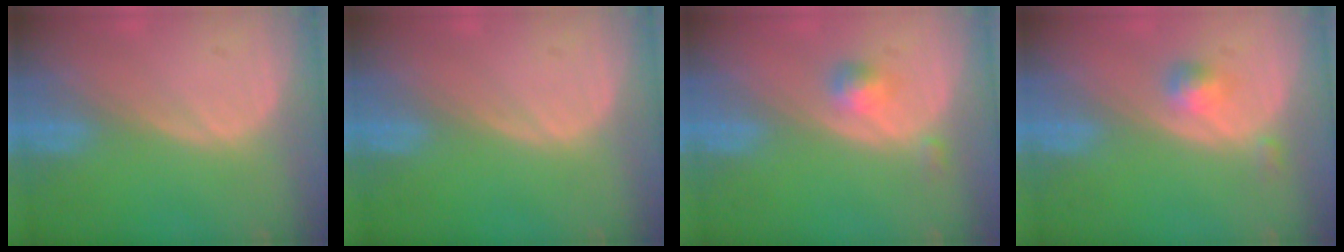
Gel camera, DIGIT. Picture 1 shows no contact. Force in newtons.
{"total": 0.0}
{"total": 2.6, "press": 2.4, "slide": 1.1}
{"total": 2.6, "press": 2.4, "slide": 1.1}